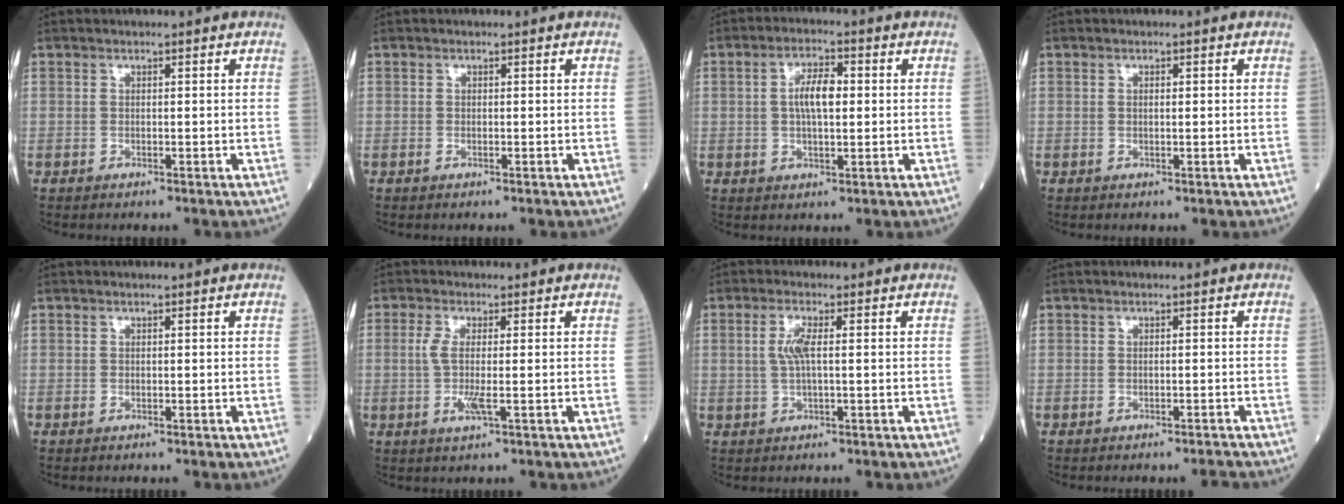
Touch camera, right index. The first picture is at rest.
{"total": 0.0}
{"total": 5.5, "force": [0.6, 1.8, 5.2], "torque": [-0.100, 0.009, 0.009]}
{"total": 0.8, "force": [0.1, 0.3, 0.8], "torque": [-0.016, 0.002, 0.003]}
{"total": 0.0}
{"total": 4.0, "force": [-0.4, 0.4, 4.0], "torque": [-0.086, -0.008, -0.010]}
{"total": 3.5, "force": [0.5, 0.6, 3.4], "torque": [-0.074, 0.004, 0.010]}
{"total": 1.1, "force": [-1.1, -0.1, 0.2], "torque": [-0.003, -0.002, -0.014]}